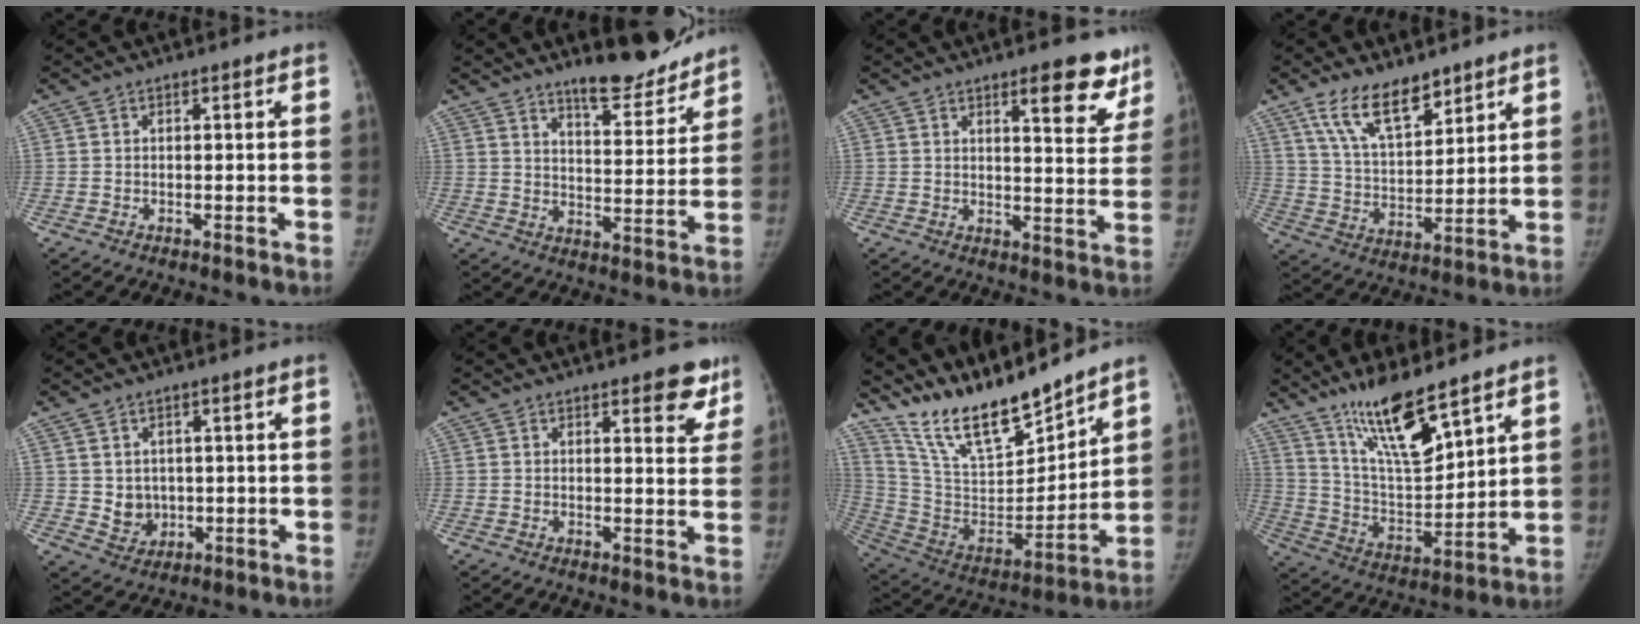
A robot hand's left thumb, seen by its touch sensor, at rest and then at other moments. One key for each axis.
{"total": 11.9, "fx": 10.1, "fy": 3.1, "fz": 5.5, "tx": -0.044, "ty": -0.072, "tz": 0.154}
{"total": 10.3, "fx": 7.0, "fy": 3.2, "fz": 6.8, "tx": -0.043, "ty": -0.041, "tz": 0.087}
{"total": 12.2, "fx": 8.5, "fy": 5.2, "fz": 6.9, "tx": -0.098, "ty": -0.051, "tz": 0.163}
{"total": 4.8, "fx": 0.4, "fy": 4.2, "fz": 2.3, "tx": -0.017, "ty": -0.007, "tz": 0.021}
{"total": 6.5, "fx": 4.3, "fy": 2.6, "fz": 4.1, "tx": -0.011, "ty": -0.022, "tz": 0.047}
{"total": 20.5, "fx": 17.8, "fy": 4.7, "fz": 8.9, "tx": -0.122, "ty": -0.105, "tz": 0.332}
{"total": 15.2, "fx": 11.1, "fy": 3.5, "fz": 9.8, "tx": -0.155, "ty": -0.072, "tz": 0.218}